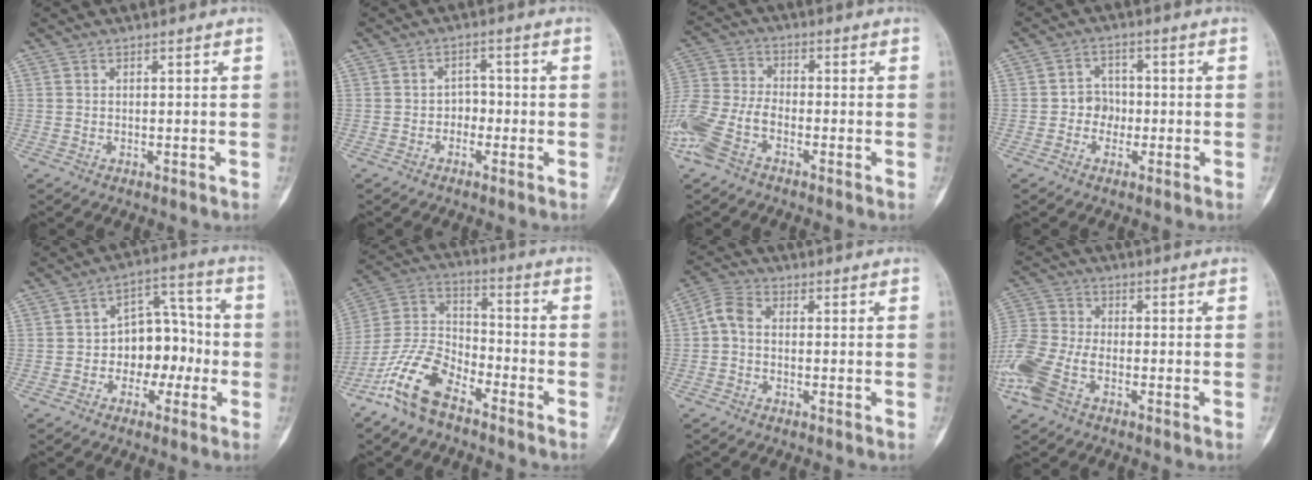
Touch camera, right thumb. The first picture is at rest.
{"total": 4.0, "force": [-1.5, 3.2, 2.0], "torque": [0.003, 0.022, -0.035]}
{"total": 11.3, "force": [-5.8, 6.1, 7.6], "torque": [-0.180, 0.019, -0.125]}
{"total": 4.0, "force": [-1.0, 3.5, 1.6], "torque": [0.005, 0.014, -0.027]}
{"total": 10.8, "force": [-2.2, 7.5, 7.4], "torque": [-0.061, 0.046, -0.044]}
{"total": 13.5, "force": [-9.1, 6.1, 7.9], "torque": [-0.157, 0.062, -0.187]}
{"total": 4.3, "force": [-0.5, 2.8, 3.3], "torque": [-0.064, 0.015, -0.023]}
{"total": 11.8, "force": [-5.1, 6.6, 8.3], "torque": [-0.207, 0.014, -0.108]}